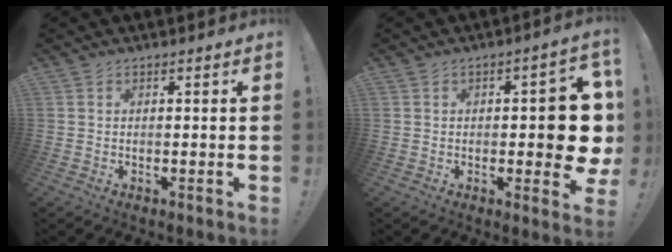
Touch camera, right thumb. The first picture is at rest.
{"total": 8.4, "force": [-1.0, 3.4, 7.7], "torque": [-0.090, 0.002, -0.014]}